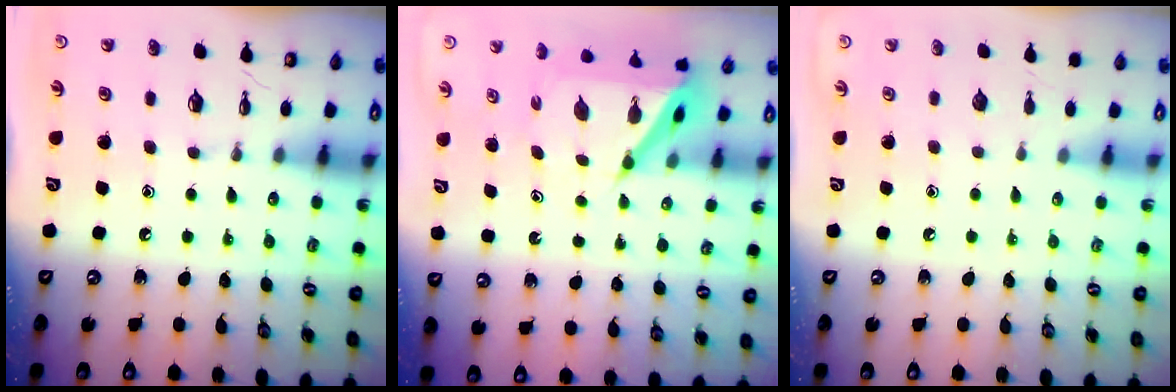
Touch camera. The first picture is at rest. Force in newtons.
{"total": 6.8, "press": 6.7, "slide": 0.5}
{"total": 0.0}